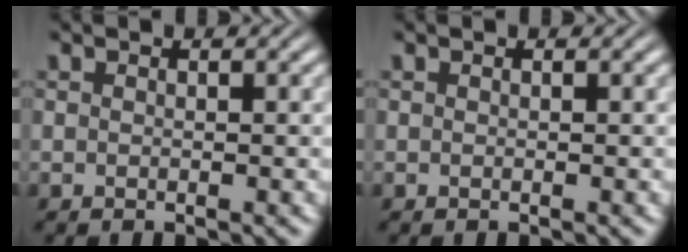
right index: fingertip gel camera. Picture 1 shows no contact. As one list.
[{"total": 0.0}]